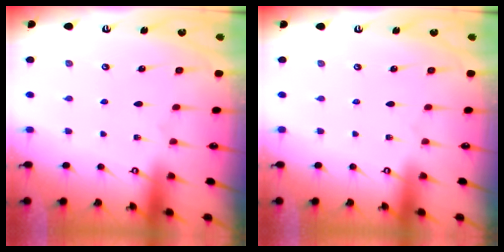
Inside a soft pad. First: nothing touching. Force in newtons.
{"total": 0.0}